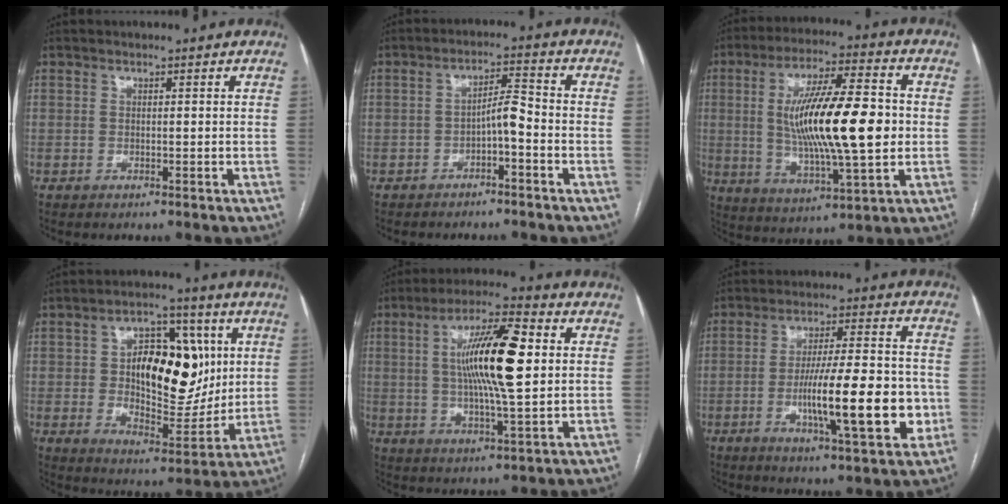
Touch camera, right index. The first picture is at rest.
{"total": 4.1, "force": [-1.9, 0.8, 3.5], "torque": [-0.060, 0.015, -0.030]}
{"total": 18.2, "force": [0.5, 3.0, 17.9], "torque": [-0.322, 0.005, 0.008]}
{"total": 16.8, "force": [3.1, 8.6, 14.1], "torque": [-0.225, 0.017, 0.057]}
{"total": 14.7, "force": [2.3, 2.3, 14.4], "torque": [-0.255, 0.014, 0.036]}
{"total": 15.9, "force": [-3.7, 2.6, 15.2], "torque": [-0.246, 0.002, -0.055]}